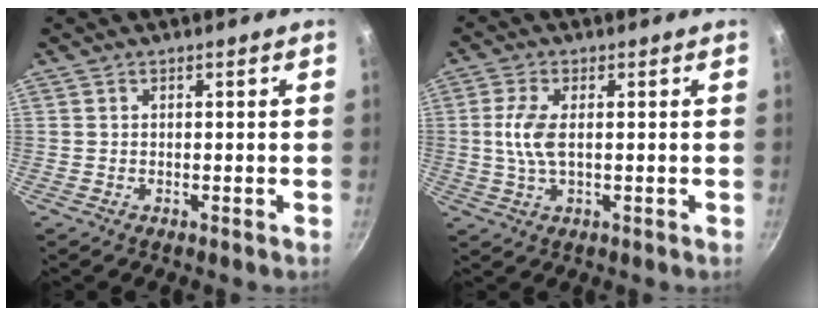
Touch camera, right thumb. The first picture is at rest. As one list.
[{"total": 5.6, "force": [0.4, 2.3, 5.1], "torque": [-0.118, 0.003, 0.008]}]